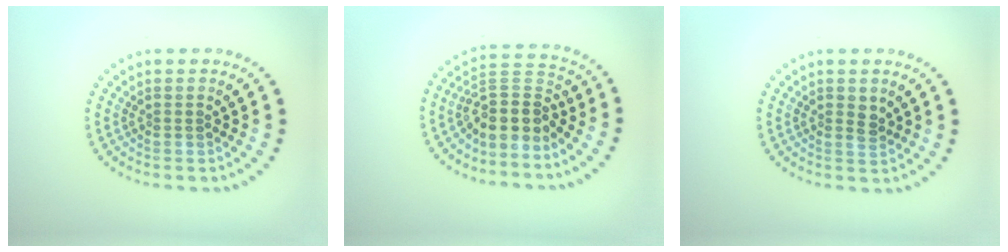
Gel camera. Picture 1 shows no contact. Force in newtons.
{"total": 4.2, "press": 3.6, "slide": 2.2}
{"total": 1.2, "press": 1.2, "slide": 0.3}